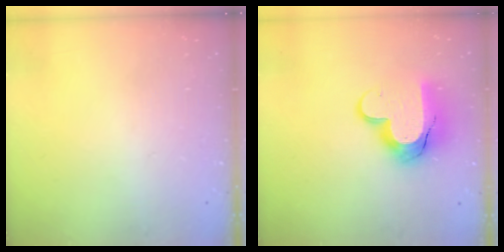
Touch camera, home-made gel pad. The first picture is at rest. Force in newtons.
{"total": 14.0, "press": 13.9, "slide": 0.7}